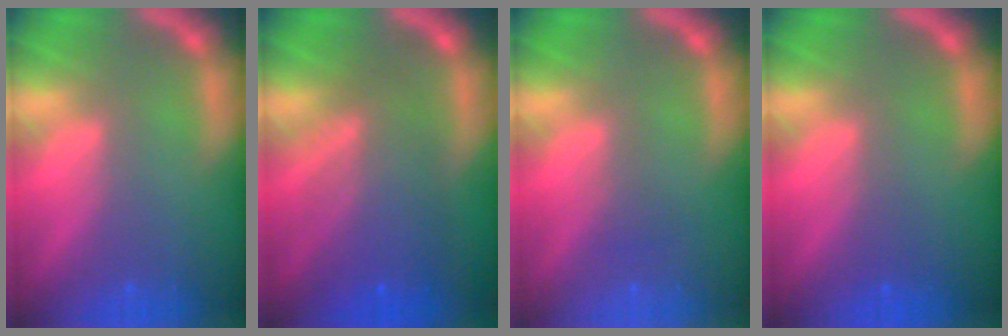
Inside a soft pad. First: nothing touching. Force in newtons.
{"total": 7.0}
{"total": 1.0}
{"total": 1.0}